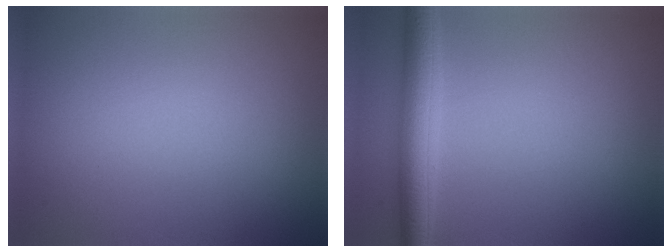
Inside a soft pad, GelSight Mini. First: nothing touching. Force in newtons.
{"total": 4.1, "press": 4.1, "slide": 0.1}